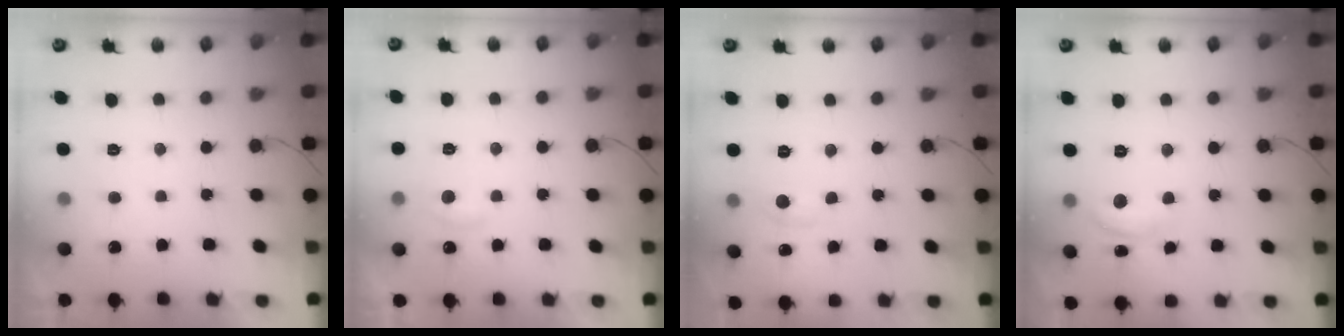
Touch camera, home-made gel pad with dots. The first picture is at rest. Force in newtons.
{"total": 5.4, "press": 5.4, "slide": 0.6}
{"total": 3.0, "press": 3.0, "slide": 0.4}
{"total": 9.2, "press": 9.2, "slide": 0.6}